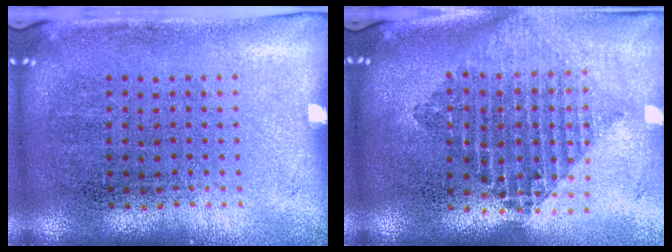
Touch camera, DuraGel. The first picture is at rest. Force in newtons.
{"total": 2.1, "press": 1.7, "slide": 1.2}